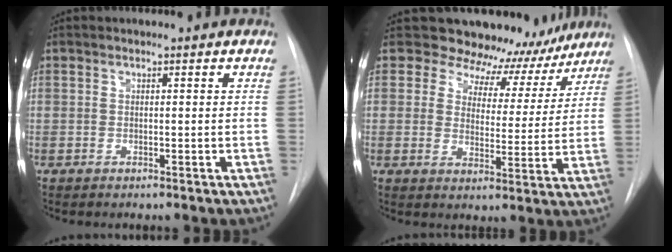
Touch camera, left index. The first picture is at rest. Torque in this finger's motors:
{"motor_torque": [0.70, -0.62, 0.04, -0.02]}